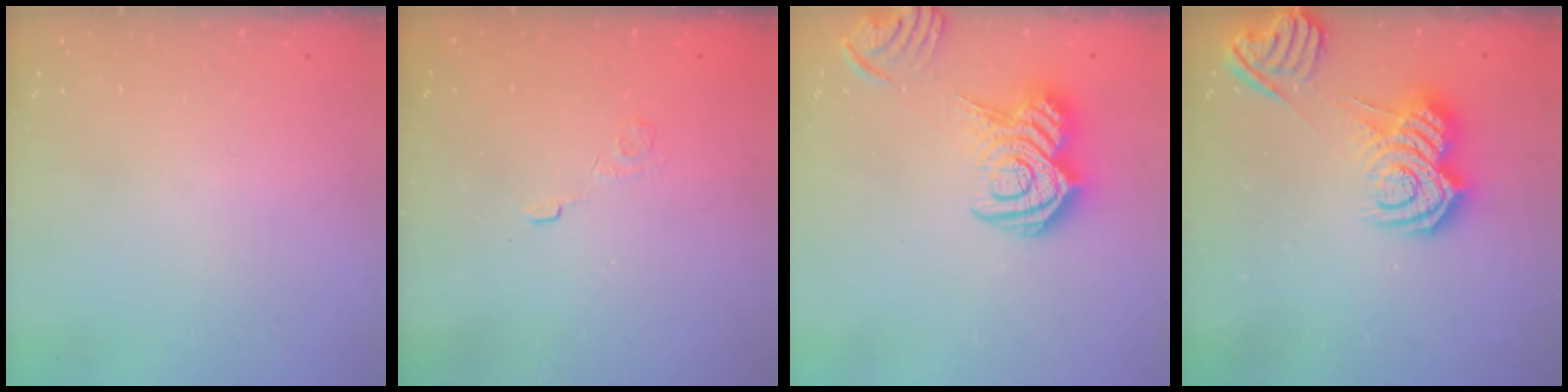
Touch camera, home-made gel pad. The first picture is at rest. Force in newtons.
{"total": 2.4, "press": 1.9, "slide": 1.4}
{"total": 16.8, "press": 16.8, "slide": 1.1}
{"total": 9.6, "press": 9.6, "slide": 0.7}